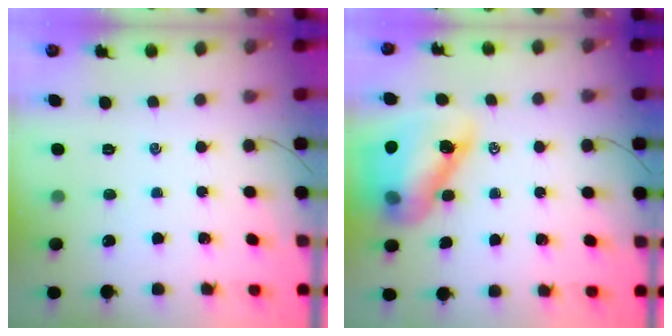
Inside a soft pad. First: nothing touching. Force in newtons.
{"total": 14.2, "press": 13.5, "slide": 4.3}